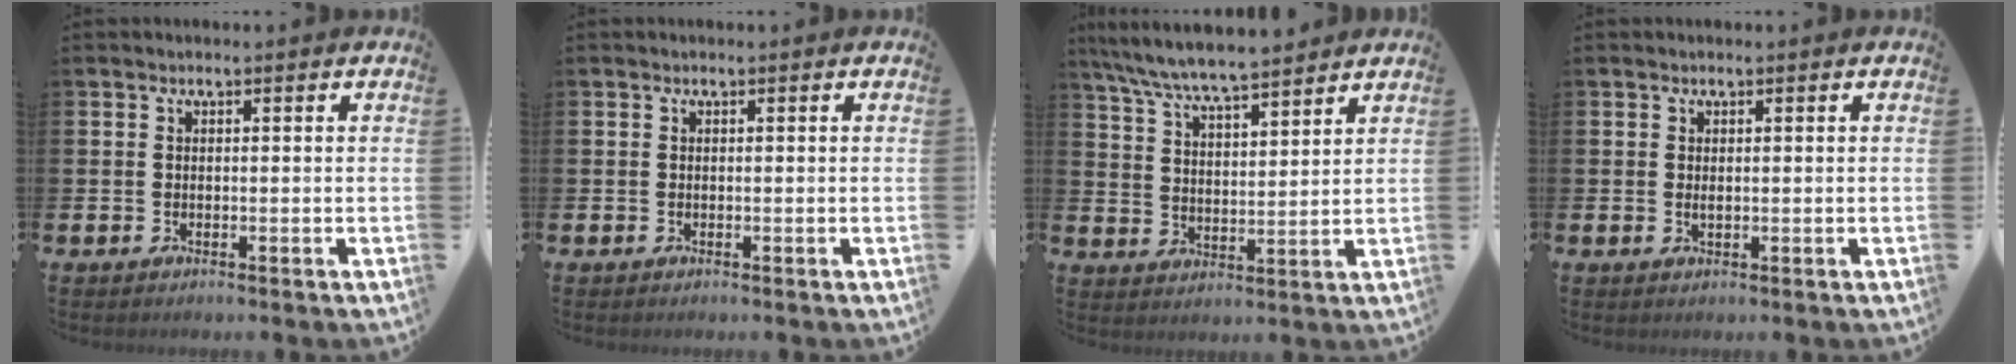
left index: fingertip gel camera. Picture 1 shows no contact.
{"total": 0.0}
{"total": 7.3, "force": [7.0, 0.3, 1.9], "torque": [-0.067, -0.039, 0.126]}
{"total": 0.7, "force": [0.3, 0.2, 0.6], "torque": [-0.008, 0.001, 0.003]}